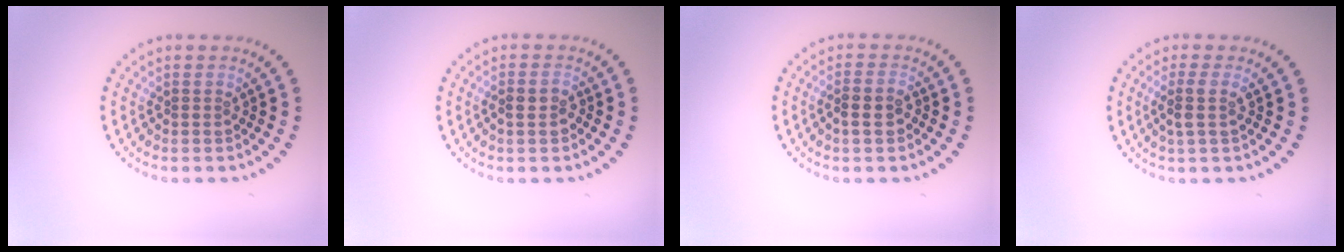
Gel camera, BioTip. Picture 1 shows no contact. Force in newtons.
{"total": 1.8, "press": 1.8, "slide": 0.5}
{"total": 2.2, "press": 2.1, "slide": 0.6}
{"total": 1.8, "press": 1.5, "slide": 0.9}